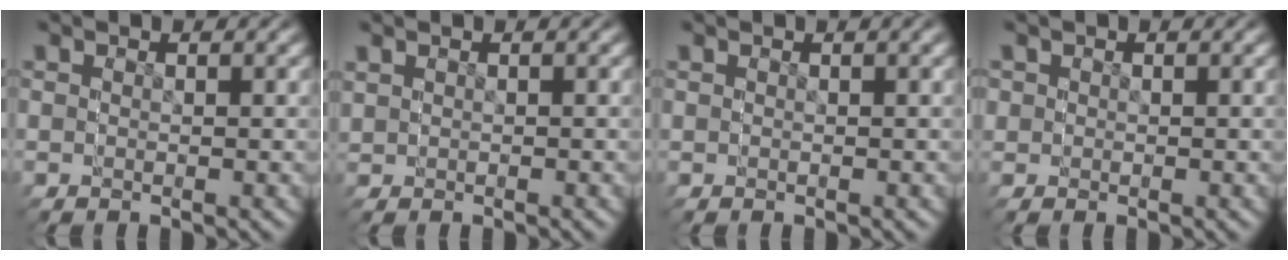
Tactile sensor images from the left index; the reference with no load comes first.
{"total": 0.8, "force": [0.0, 0.8, -0.2], "torque": [-0.001, -0.002, 0.004]}
{"total": 0.0}
{"total": 2.3, "force": [0.4, 2.3, 0.0], "torque": [-0.004, -0.016, 0.009]}